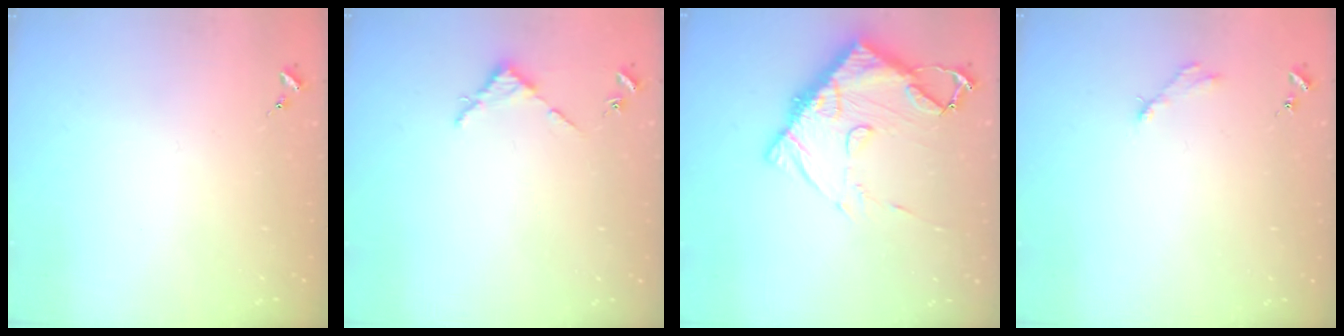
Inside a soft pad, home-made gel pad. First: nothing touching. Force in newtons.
{"total": 2.7, "press": 2.7, "slide": 0.3}
{"total": 14.3, "press": 14.2, "slide": 1.3}
{"total": 2.8, "press": 2.8, "slide": 0.4}